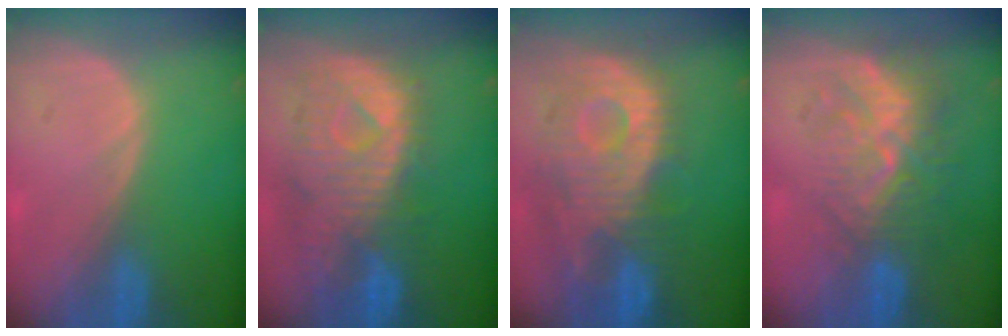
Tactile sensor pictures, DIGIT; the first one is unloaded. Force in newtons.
{"total": 11.4, "press": 9.9, "slide": 5.7}
{"total": 12.1, "press": 10.7, "slide": 5.5}
{"total": 9.6, "press": 8.6, "slide": 4.4}